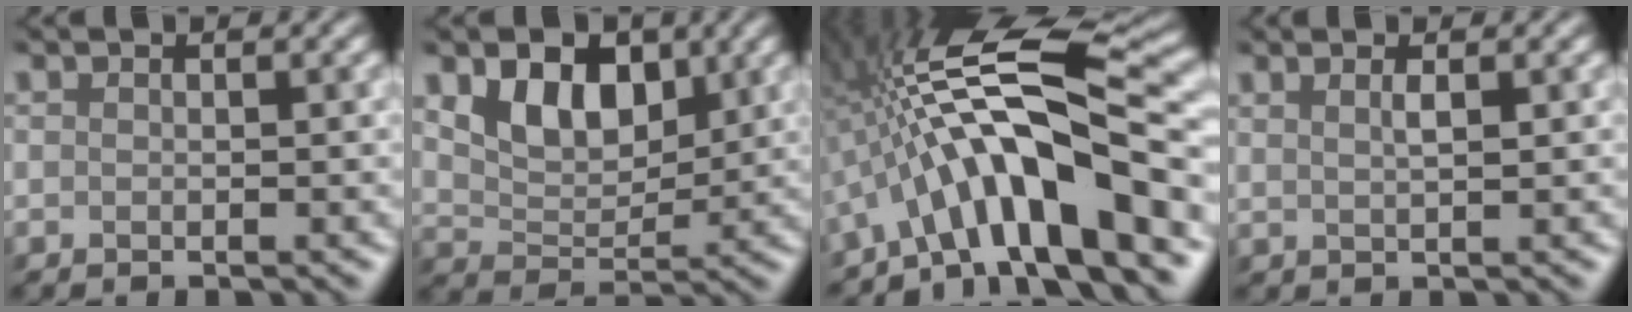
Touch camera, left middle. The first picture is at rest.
{"total": 4.8, "force": [2.8, 3.1, 2.5], "torque": [-0.052, -0.002, 0.045]}
{"total": 13.1, "force": [-3.5, 3.2, 12.2], "torque": [-0.189, 0.032, -0.057]}
{"total": 0.8, "force": [0.8, -0.1, 0.3], "torque": [-0.003, 0.007, 0.015]}